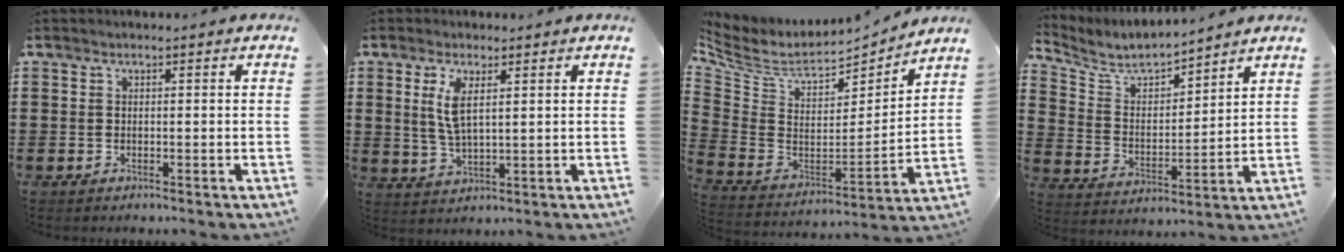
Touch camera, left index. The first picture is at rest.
{"total": 5.3, "force": [1.9, 2.1, 4.5], "torque": [-0.096, 0.006, 0.033]}
{"total": 6.6, "force": [5.6, 2.4, 2.7], "torque": [-0.086, -0.044, 0.094]}
{"total": 6.4, "force": [5.9, 1.4, 2.0], "torque": [-0.070, -0.037, 0.099]}